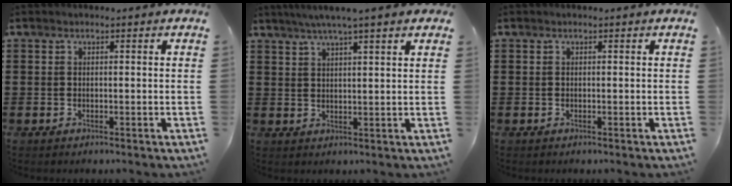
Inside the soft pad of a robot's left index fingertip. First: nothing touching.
{"total": 4.6, "force": [3.5, -0.1, 3.0], "torque": [-0.068, -0.004, 0.061]}
{"total": 0.0}